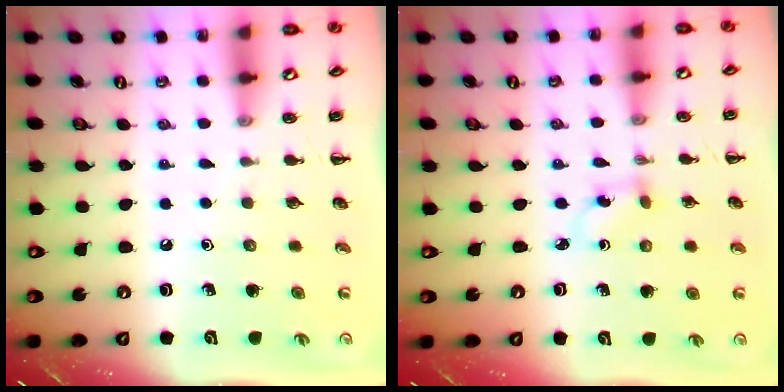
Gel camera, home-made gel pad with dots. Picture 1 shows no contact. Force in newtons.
{"total": 1.8, "press": 1.7, "slide": 0.8}